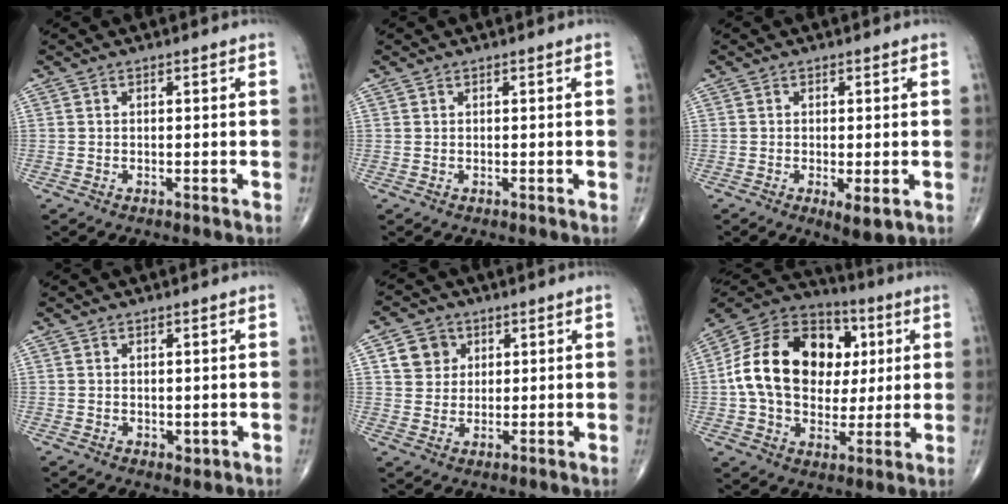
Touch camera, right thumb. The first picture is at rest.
{"total": 0.0}
{"total": 3.9, "force": [-1.1, 1.3, 3.5], "torque": [-0.058, -0.013, -0.015]}
{"total": 1.3, "force": [0.2, 1.0, 0.9], "torque": [-0.014, -0.005, 0.008]}
{"total": 6.2, "force": [2.3, 5.4, 1.9], "torque": [-0.007, -0.006, 0.040]}
{"total": 22.8, "force": [2.7, 16.8, 15.1], "torque": [-0.252, 0.023, 0.048]}